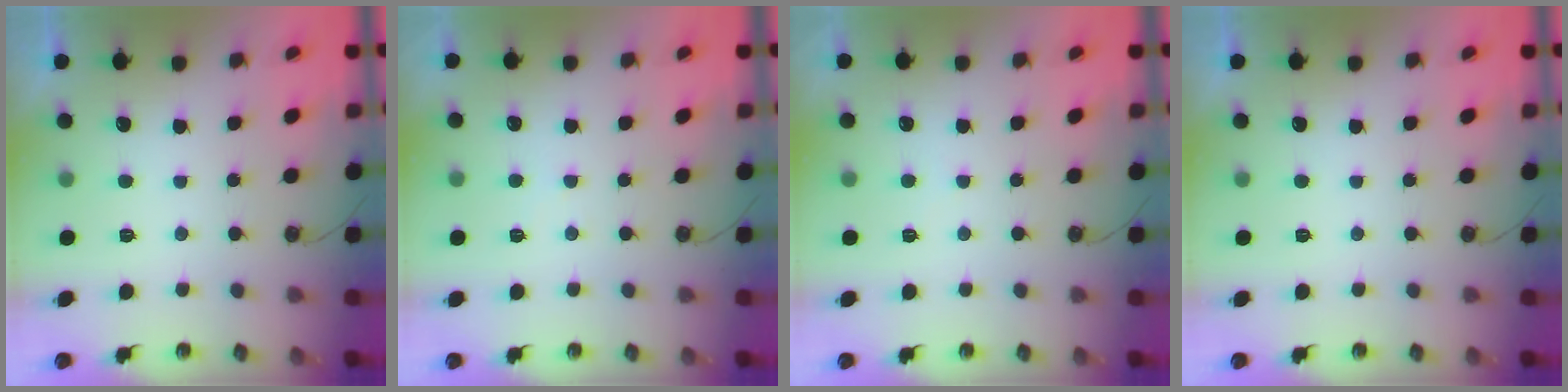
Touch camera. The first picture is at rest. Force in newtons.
{"total": 2.6, "press": 2.6, "slide": 0.4}
{"total": 2.1, "press": 2.0, "slide": 0.4}
{"total": 0.0}